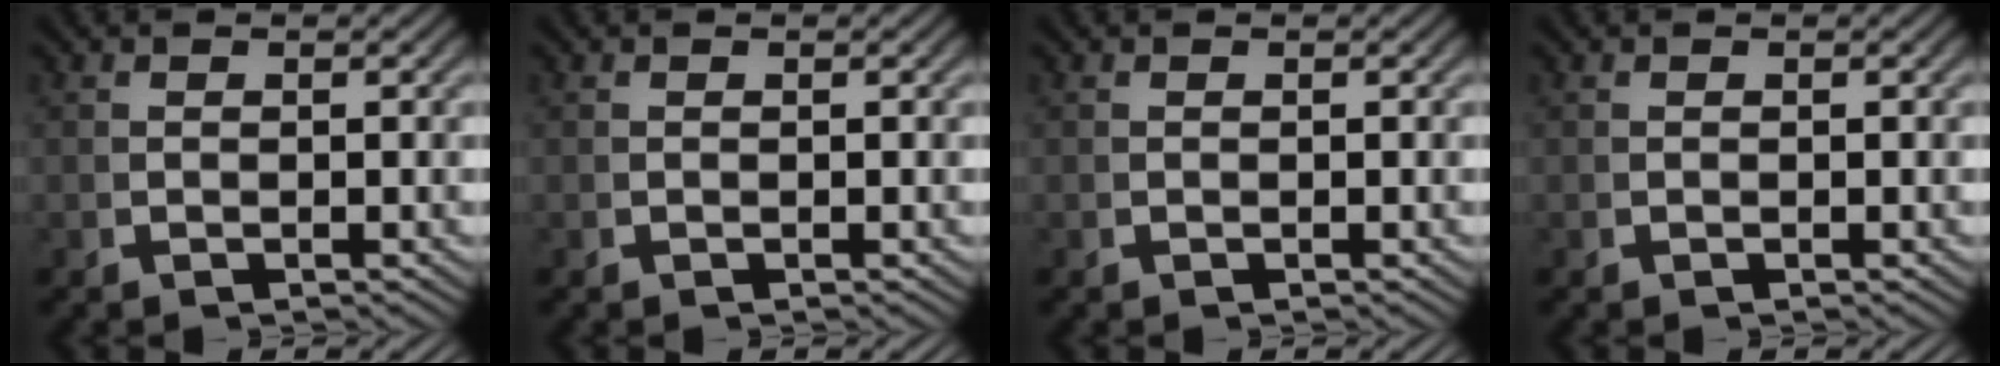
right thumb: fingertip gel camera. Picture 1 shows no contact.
{"total": 0.0}
{"total": 0.0}
{"total": 0.0}